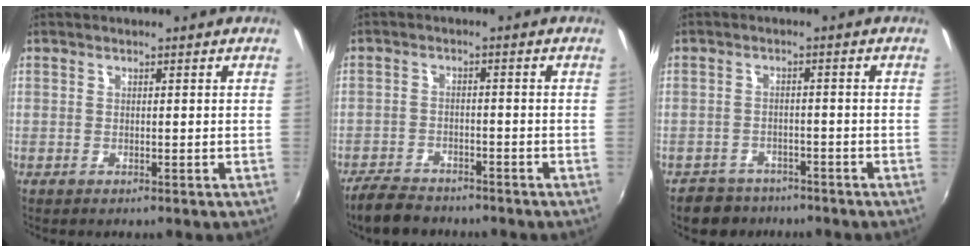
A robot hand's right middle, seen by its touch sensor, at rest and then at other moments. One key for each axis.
{"total": 6.9, "fx": -6.0, "fy": 2.7, "fz": 2.2, "tx": -0.073, "ty": -0.006, "tz": -0.101}
{"total": 5.8, "fx": -4.9, "fy": 3.2, "fz": 0.6, "tx": -0.029, "ty": 0.005, "tz": -0.078}